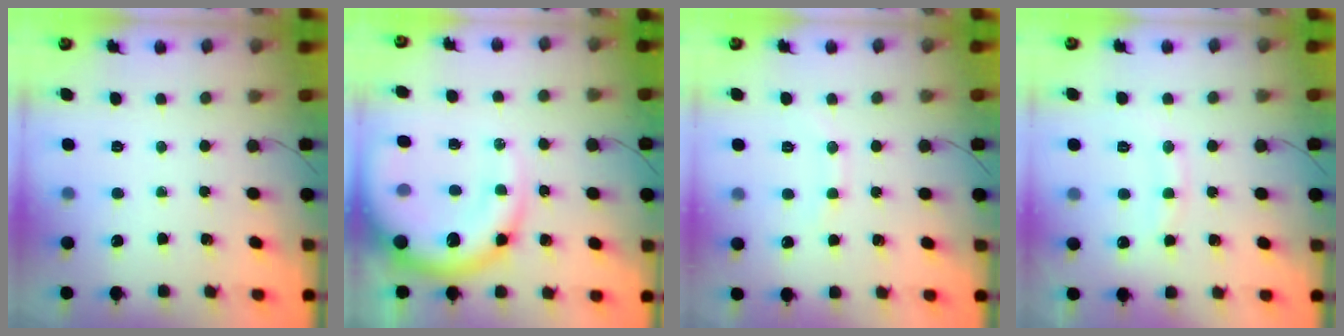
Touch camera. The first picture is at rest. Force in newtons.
{"total": 18.9, "press": 18.5, "slide": 3.9}
{"total": 6.8, "press": 6.6, "slide": 1.3}
{"total": 10.1, "press": 10.0, "slide": 1.0}